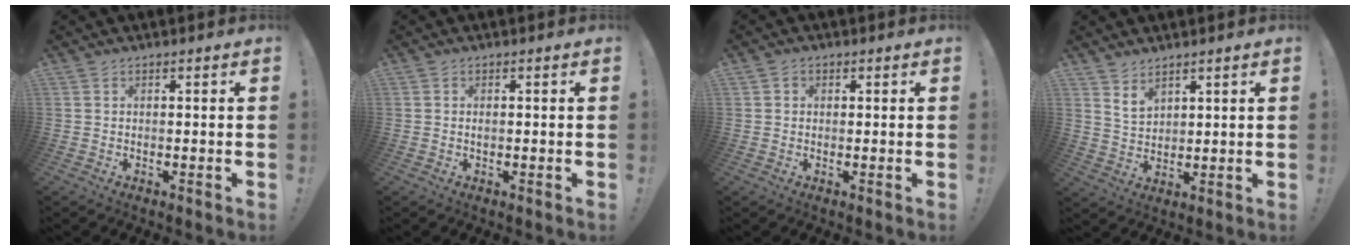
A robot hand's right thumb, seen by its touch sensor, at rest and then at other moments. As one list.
[{"total": 0.5, "force": [0.0, 0.4, 0.4], "torque": [-0.008, 0.002, -0.001]}, {"total": 1.3, "force": [0.1, 1.2, 0.4], "torque": [-0.004, 0.003, 0.001]}, {"total": 5.6, "force": [4.5, 2.8, 1.8], "torque": [-0.027, -0.029, 0.084]}]